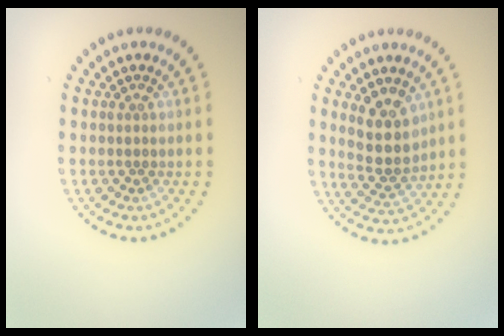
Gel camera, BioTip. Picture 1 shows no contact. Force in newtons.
{"total": 4.3, "press": 3.9, "slide": 1.7}